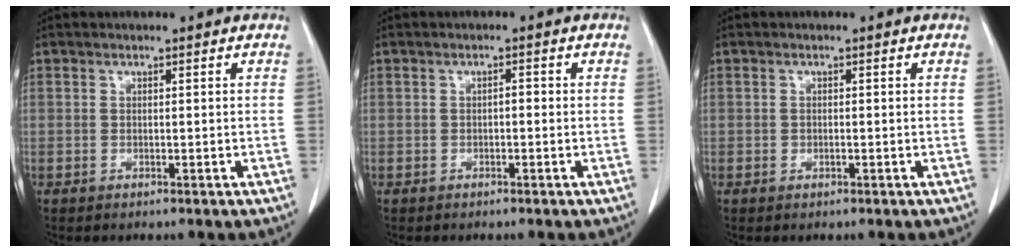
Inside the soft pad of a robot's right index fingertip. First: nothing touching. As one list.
[{"total": 1.0, "force": [-0.2, 0.4, 0.8], "torque": [-0.014, 0.004, -0.004]}, {"total": 0.5, "force": [-0.1, 0.3, 0.4], "torque": [-0.012, -0.001, -0.003]}]